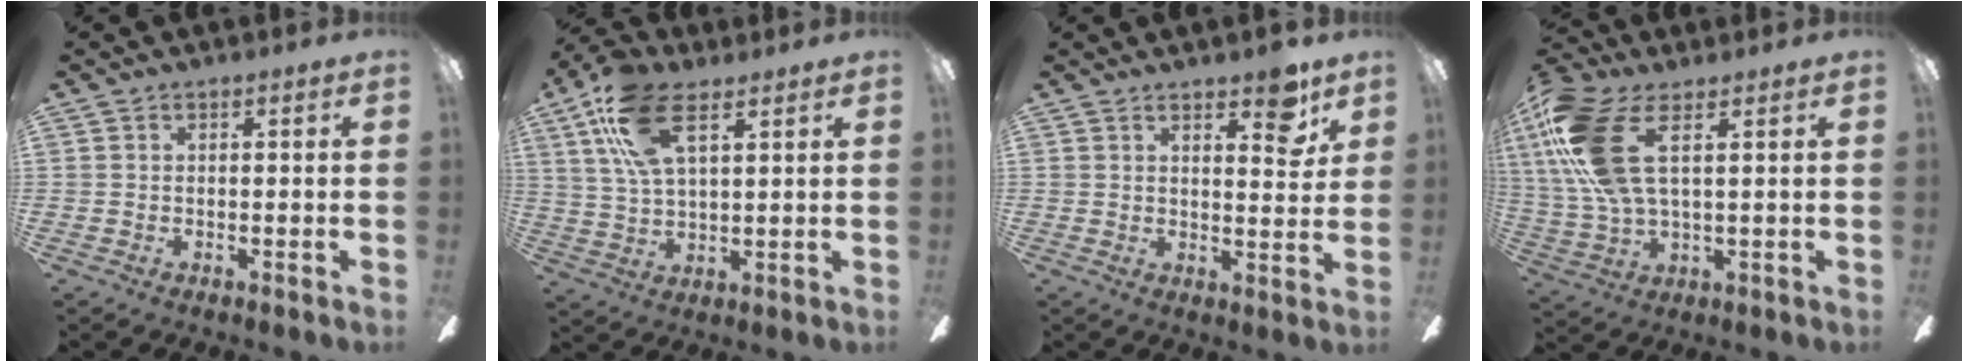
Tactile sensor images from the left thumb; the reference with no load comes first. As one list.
[{"total": 15.2, "force": [7.9, 7.0, 11.0], "torque": [-0.231, -0.005, 0.144]}, {"total": 7.4, "force": [5.3, 2.8, 4.3], "torque": [-0.042, -0.026, 0.085]}, {"total": 17.1, "force": [6.0, 7.5, 14.1], "torque": [-0.312, -0.013, 0.107]}]